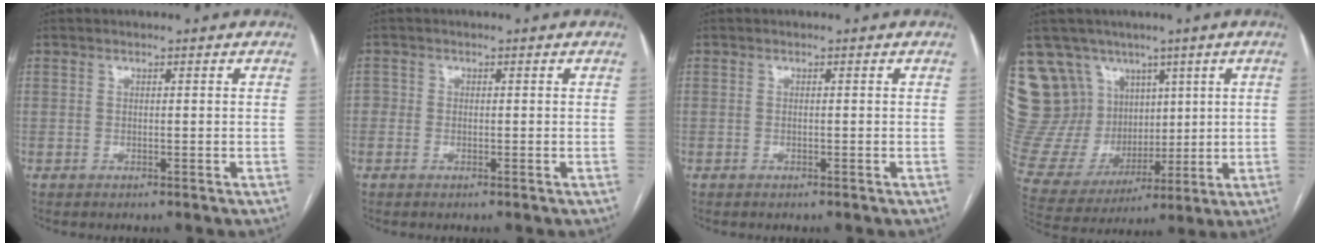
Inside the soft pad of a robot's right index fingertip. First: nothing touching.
{"total": 1.3, "force": [-0.2, 1.2, 0.4], "torque": [0.001, 0.006, -0.005]}
{"total": 0.0}
{"total": 20.9, "force": [10.5, 16.5, 7.4], "torque": [-0.181, 0.062, 0.220]}